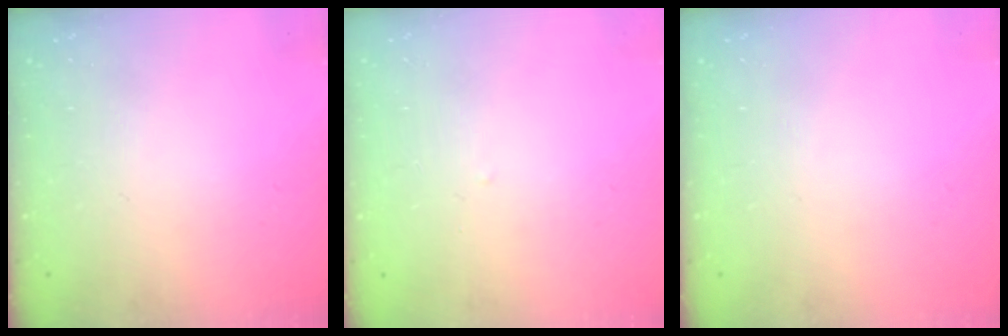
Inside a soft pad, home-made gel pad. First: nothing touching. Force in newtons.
{"total": 1.6, "press": 1.6, "slide": 0.3}
{"total": 0.0}